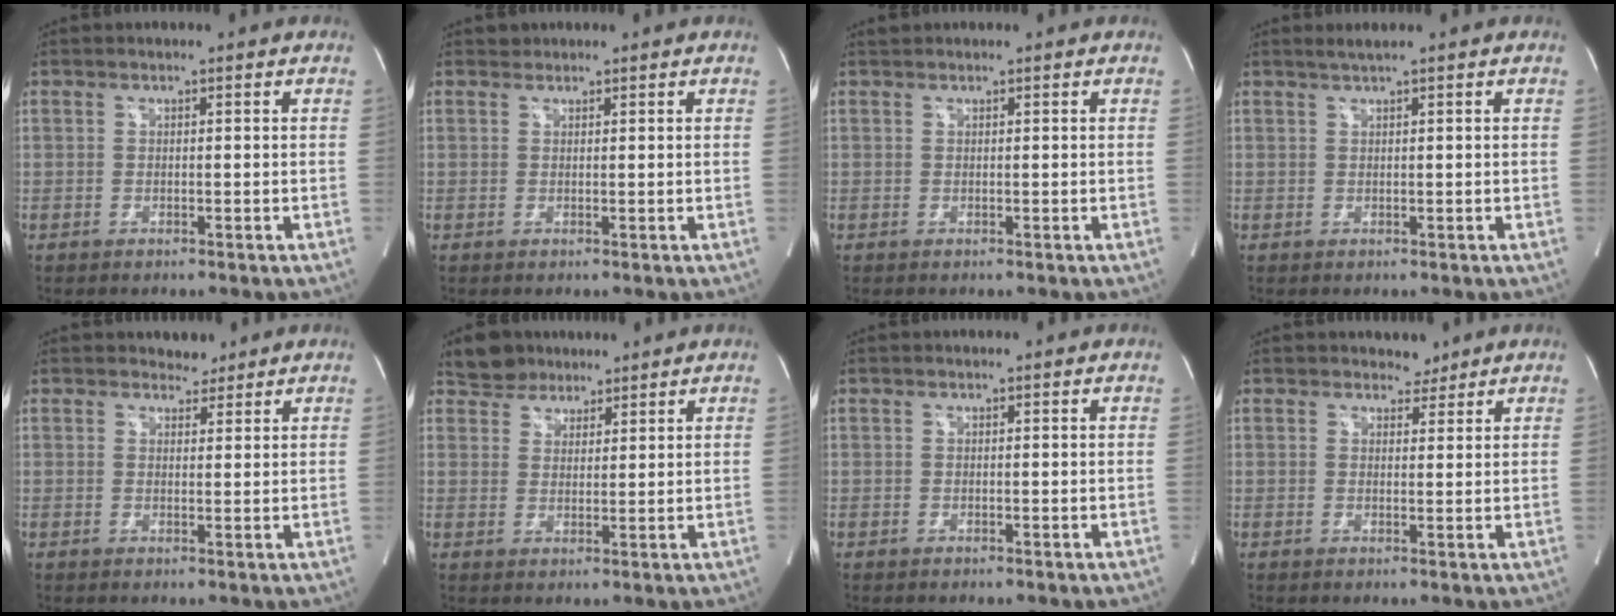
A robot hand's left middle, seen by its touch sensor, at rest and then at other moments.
{"total": 0.7, "force": [0.6, 0.3, -0.2], "torque": [0.000, 0.004, 0.010]}
{"total": 0.6, "force": [0.6, 0.1, 0.0], "torque": [-0.010, 0.012, 0.015]}
{"total": 1.3, "force": [1.0, -0.3, 0.7], "torque": [-0.018, 0.004, 0.025]}
{"total": 2.1, "force": [1.8, 1.0, 0.0], "torque": [0.001, -0.001, 0.026]}
{"total": 4.6, "force": [3.7, 2.7, 0.2], "torque": [-0.007, 0.015, 0.064]}
{"total": 0.0}
{"total": 2.1, "force": [1.8, 1.1, -0.1], "torque": [0.005, -0.001, 0.024]}